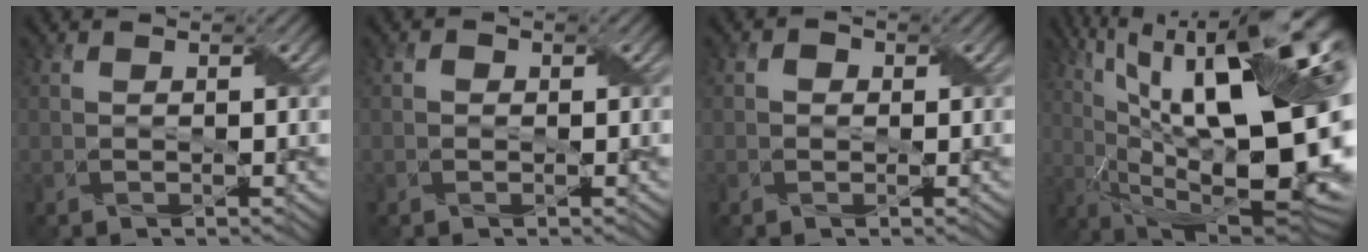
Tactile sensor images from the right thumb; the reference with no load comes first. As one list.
[{"total": 0.8, "force": [-0.3, 0.7, 0.1], "torque": [0.001, 0.001, -0.006]}, {"total": 1.3, "force": [-0.1, 1.2, 0.3], "torque": [-0.005, 0.000, -0.005]}, {"total": 23.7, "force": [4.8, 9.1, 21.4], "torque": [-0.343, 0.041, 0.068]}]